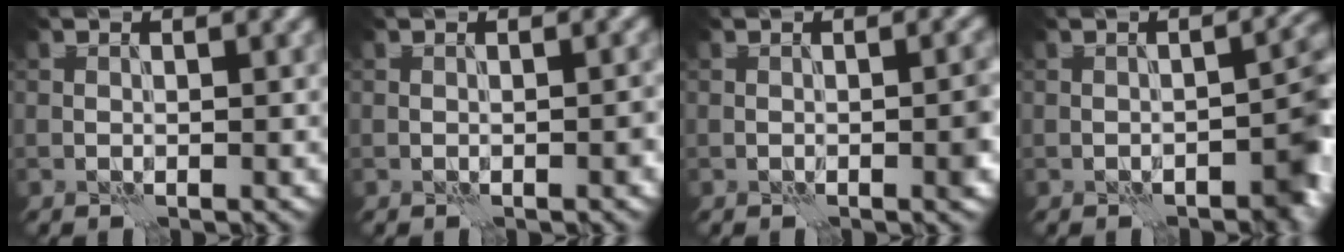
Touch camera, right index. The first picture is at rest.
{"total": 0.6, "force": [-0.4, 0.1, 0.5], "torque": [-0.007, 0.004, -0.005]}
{"total": 1.5, "force": [-0.5, 0.2, 1.4], "torque": [-0.021, 0.003, -0.009]}
{"total": 4.4, "force": [-2.0, 1.9, 3.4], "torque": [-0.029, 0.014, -0.026]}